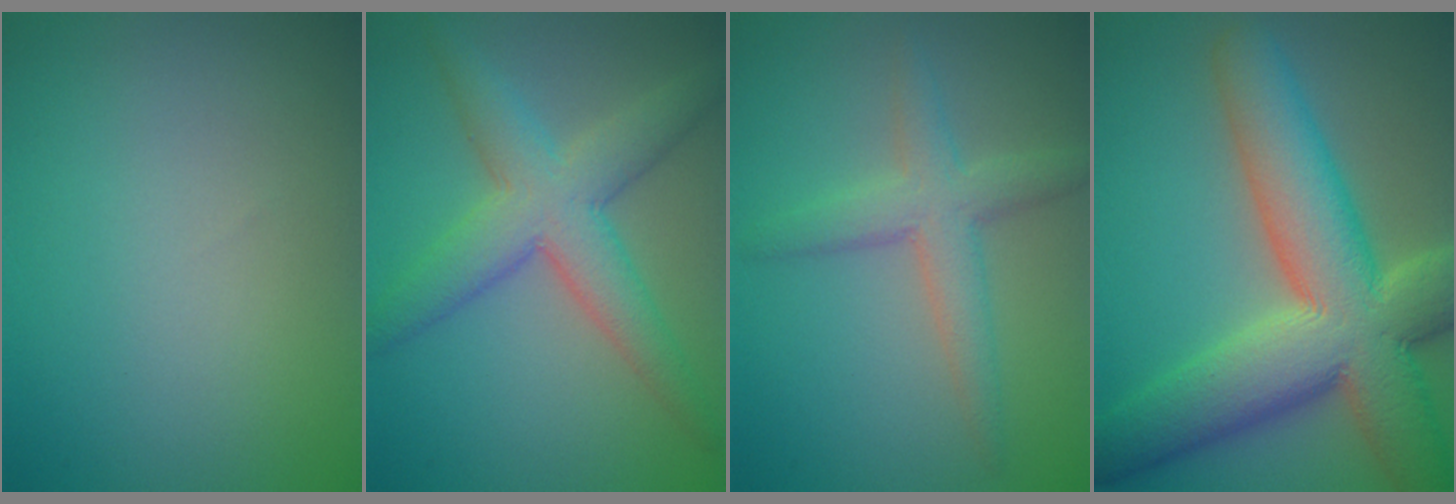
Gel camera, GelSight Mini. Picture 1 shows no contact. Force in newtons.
{"total": 6.1, "press": 6.1, "slide": 0.2}
{"total": 3.5, "press": 3.5, "slide": 0.3}
{"total": 12.7, "press": 12.7, "slide": 1.2}